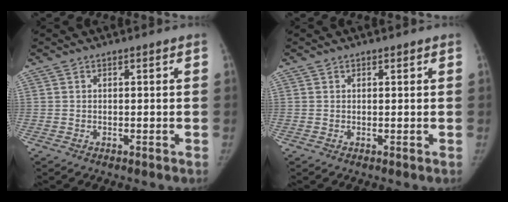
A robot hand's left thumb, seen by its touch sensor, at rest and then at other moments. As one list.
[{"total": 0.5, "force": [0.5, 0.2, 0.1], "torque": [0.004, -0.004, 0.004]}]